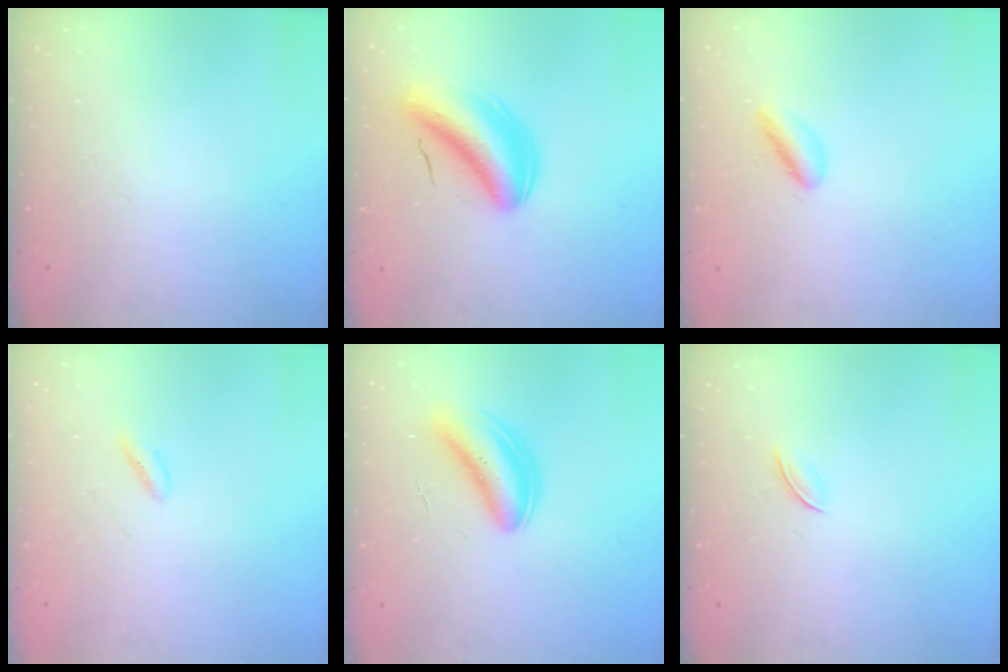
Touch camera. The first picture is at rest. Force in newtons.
{"total": 5.9, "press": 5.5, "slide": 2.2}
{"total": 3.8, "press": 3.5, "slide": 1.4}
{"total": 1.7, "press": 1.4, "slide": 0.9}
{"total": 5.4, "press": 5.3, "slide": 1.2}
{"total": 2.3, "press": 2.2, "slide": 0.7}